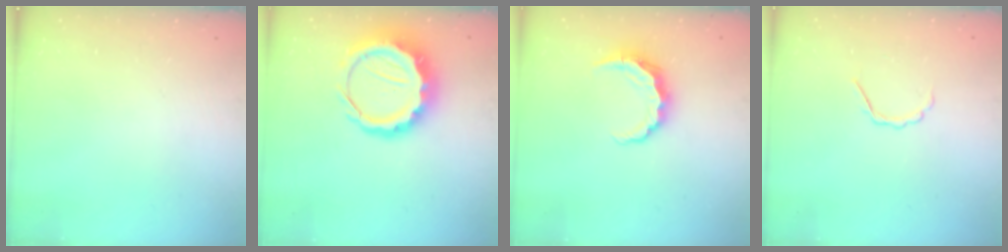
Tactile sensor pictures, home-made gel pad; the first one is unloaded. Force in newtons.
{"total": 11.4, "press": 11.1, "slide": 2.7}
{"total": 7.4, "press": 7.4, "slide": 0.6}
{"total": 3.5, "press": 3.5, "slide": 0.7}